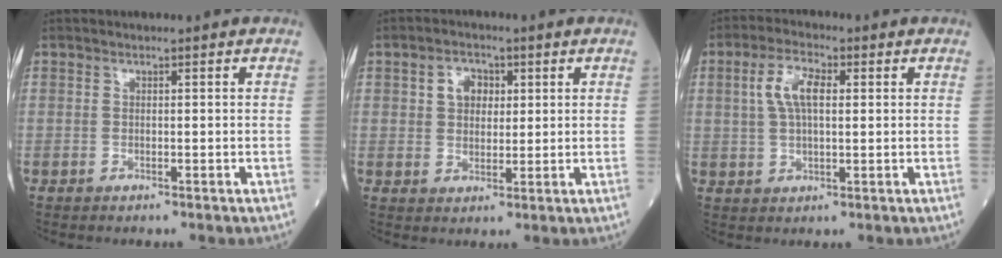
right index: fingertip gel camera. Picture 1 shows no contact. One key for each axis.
{"total": 4.3, "fx": 1.4, "fy": 3.2, "fz": 2.6, "tx": -0.044, "ty": 0.010, "tz": 0.025}
{"total": 6.3, "fx": 1.6, "fy": 2.5, "fz": 5.5, "tx": -0.118, "ty": 0.014, "tz": 0.032}